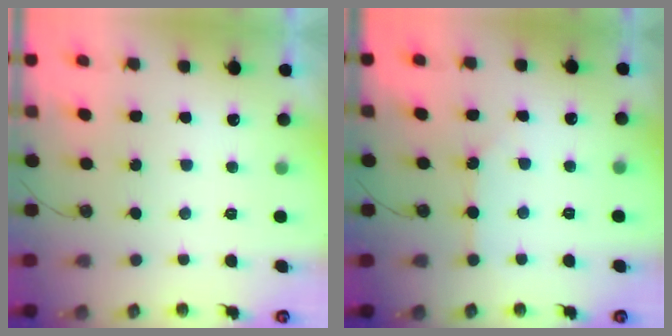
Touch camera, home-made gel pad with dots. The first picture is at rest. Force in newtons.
{"total": 2.4, "press": 2.4, "slide": 0.4}